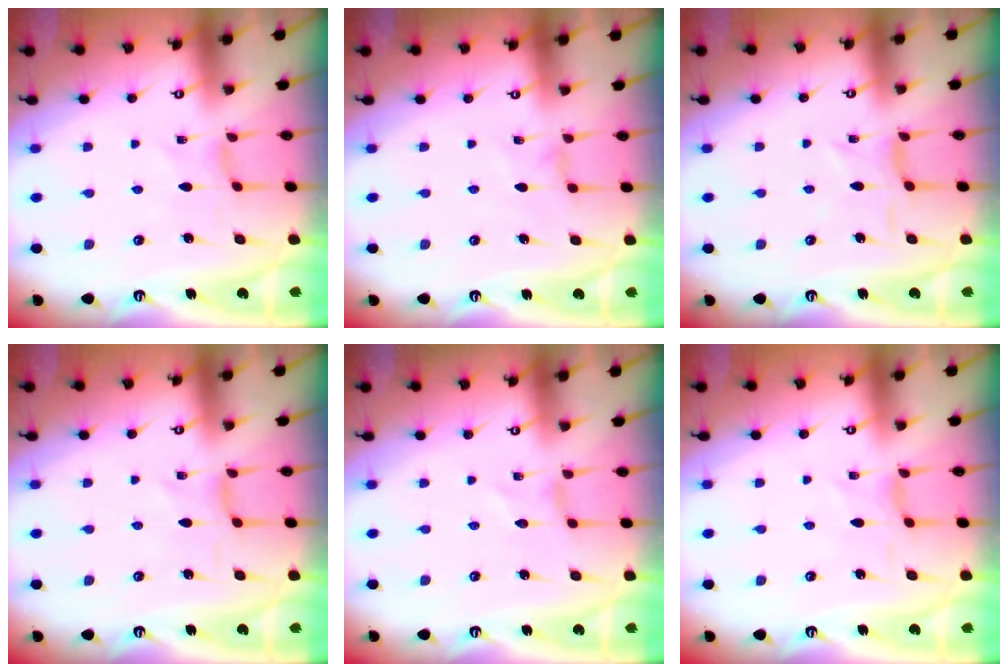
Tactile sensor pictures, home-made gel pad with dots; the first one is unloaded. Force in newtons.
{"total": 0.9, "press": 0.8, "slide": 0.4}
{"total": 2.3, "press": 2.3, "slide": 0.5}
{"total": 0.6, "press": 0.5, "slide": 0.3}
{"total": 0.0}
{"total": 0.8, "press": 0.8, "slide": 0.2}